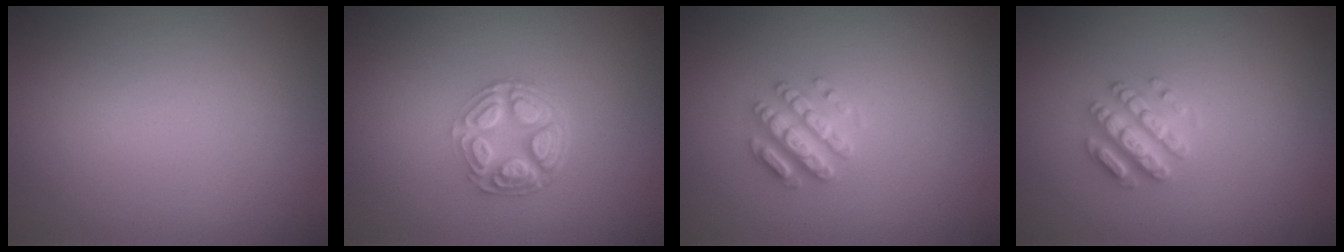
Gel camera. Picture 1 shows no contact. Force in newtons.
{"total": 5.1, "press": 3.8, "slide": 3.4}
{"total": 2.9, "press": 2.8, "slide": 0.6}
{"total": 2.9, "press": 2.8, "slide": 0.6}